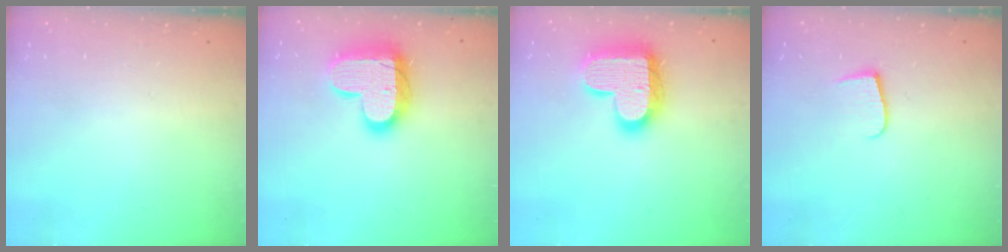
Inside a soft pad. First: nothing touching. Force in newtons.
{"total": 18.0, "press": 18.0, "slide": 1.3}
{"total": 19.9, "press": 19.9, "slide": 1.3}
{"total": 6.2, "press": 6.2, "slide": 0.6}